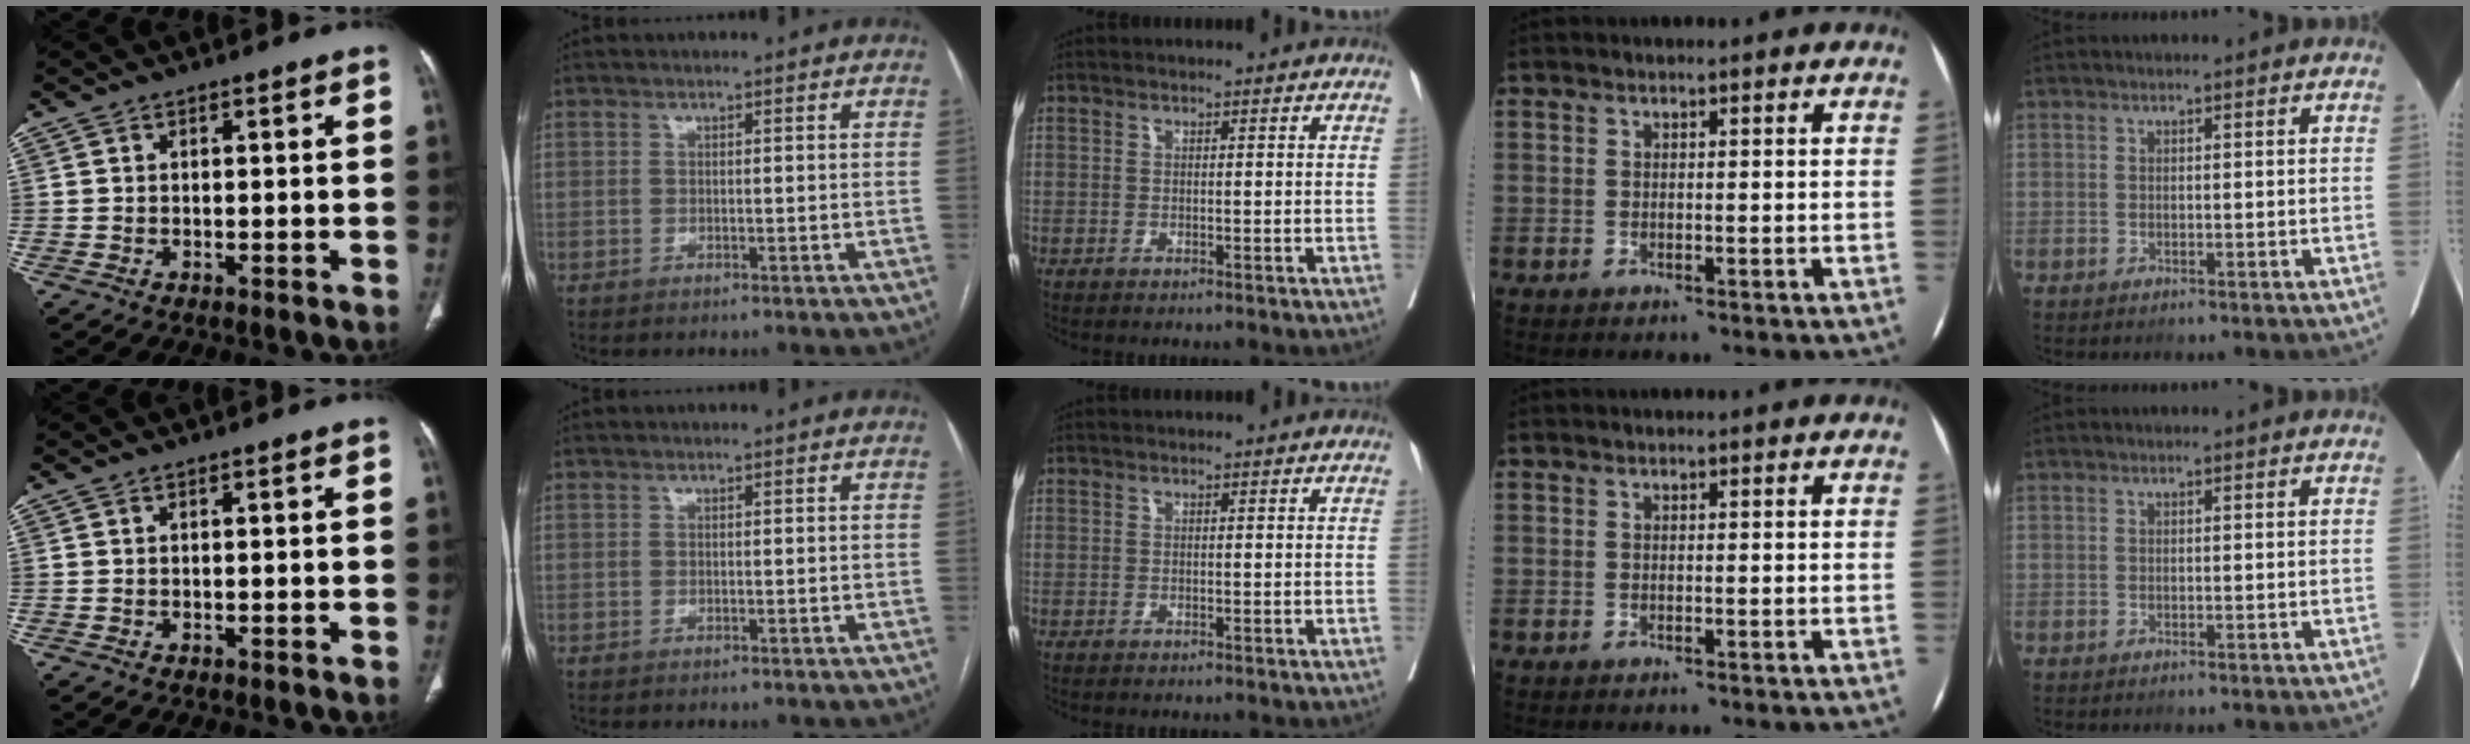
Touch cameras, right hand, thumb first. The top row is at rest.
{}